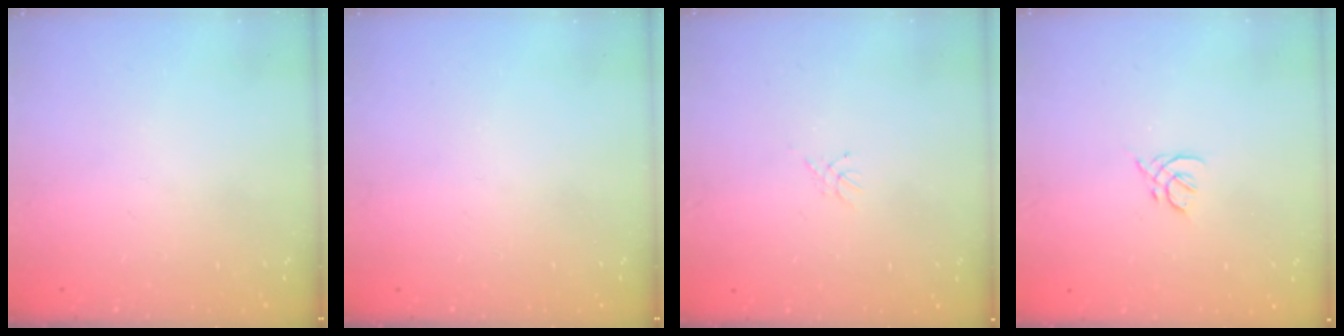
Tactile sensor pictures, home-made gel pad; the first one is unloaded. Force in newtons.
{"total": 0.0}
{"total": 2.3, "press": 2.2, "slide": 0.3}
{"total": 2.0, "press": 1.9, "slide": 0.6}